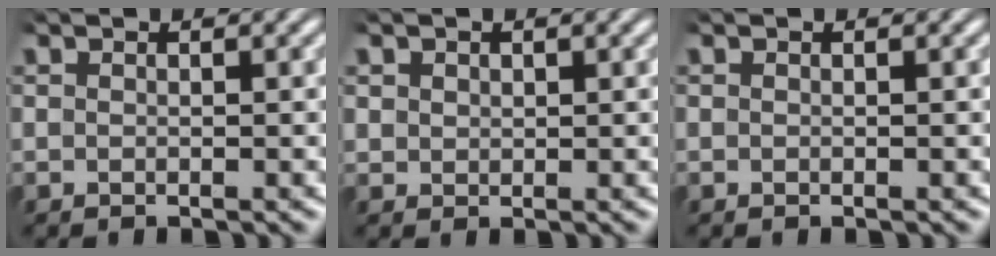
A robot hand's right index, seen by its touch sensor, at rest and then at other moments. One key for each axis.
{"total": 1.0, "fx": 0.7, "fy": 0.7, "fz": 0.3, "tx": -0.014, "ty": -0.008, "tz": 0.022}
{"total": 0.0}